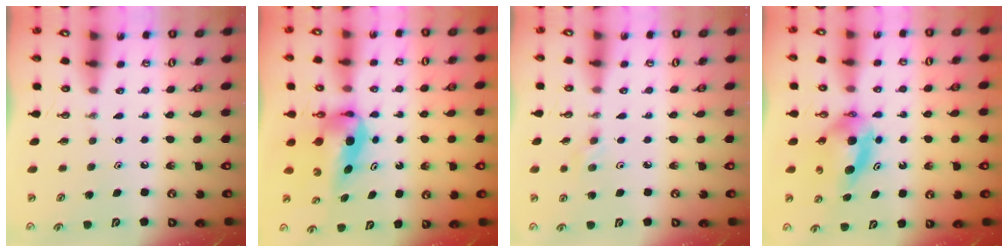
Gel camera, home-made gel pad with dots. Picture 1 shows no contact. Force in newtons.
{"total": 8.1, "press": 7.3, "slide": 3.4}
{"total": 2.2, "press": 2.1, "slide": 0.7}
{"total": 5.8, "press": 5.6, "slide": 1.4}